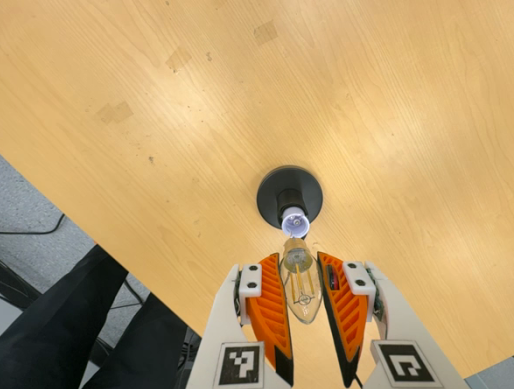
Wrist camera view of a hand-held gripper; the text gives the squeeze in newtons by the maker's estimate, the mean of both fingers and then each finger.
{"total": 15.6, "left": 17.0, "right": 14.2}